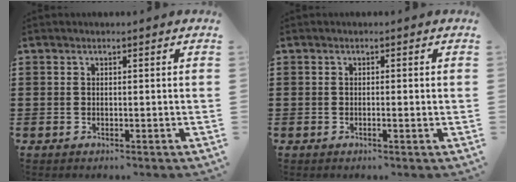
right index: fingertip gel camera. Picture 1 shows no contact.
{"total": 0.8, "force": [-0.2, -0.1, 0.8], "torque": [-0.014, -0.006, -0.004]}